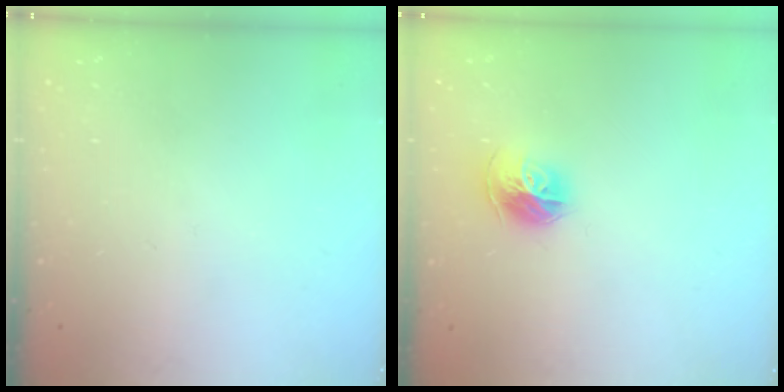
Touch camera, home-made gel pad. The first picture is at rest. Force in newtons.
{"total": 10.6, "press": 10.5, "slide": 1.2}